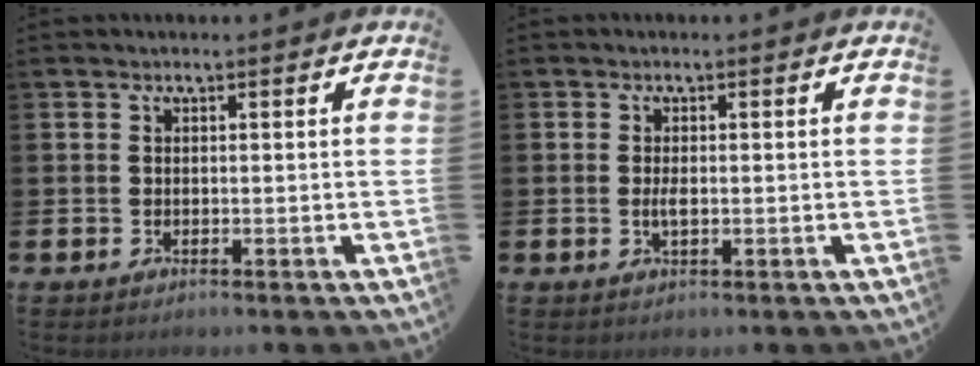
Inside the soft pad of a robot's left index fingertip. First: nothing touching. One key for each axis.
{"total": 1.7, "fx": -0.1, "fy": 0.6, "fz": 1.6, "tx": -0.026, "ty": 0.000, "tz": -0.004}